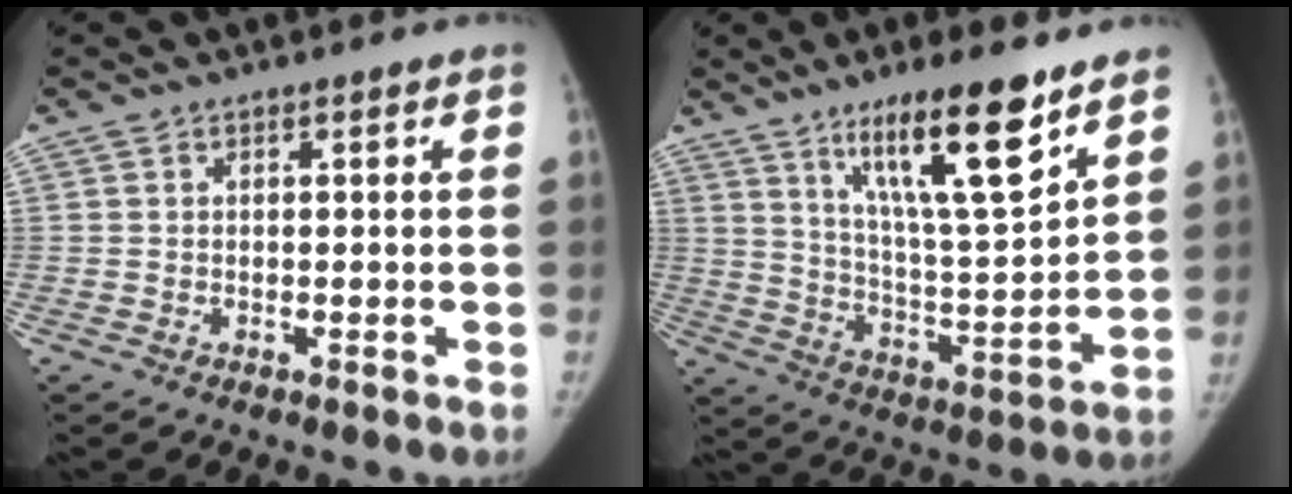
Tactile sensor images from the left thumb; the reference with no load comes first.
{"total": 17.4, "force": [10.8, 3.0, 13.2], "torque": [-0.203, -0.064, 0.191]}